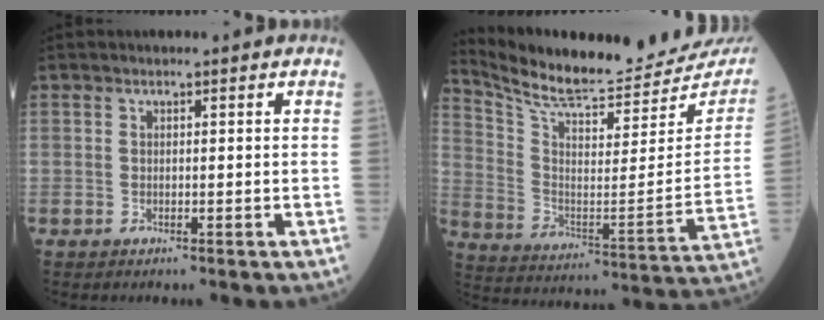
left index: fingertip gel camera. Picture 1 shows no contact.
{"total": 24.6, "force": [22.8, 3.2, 8.6], "torque": [-0.154, -0.086, 0.324]}